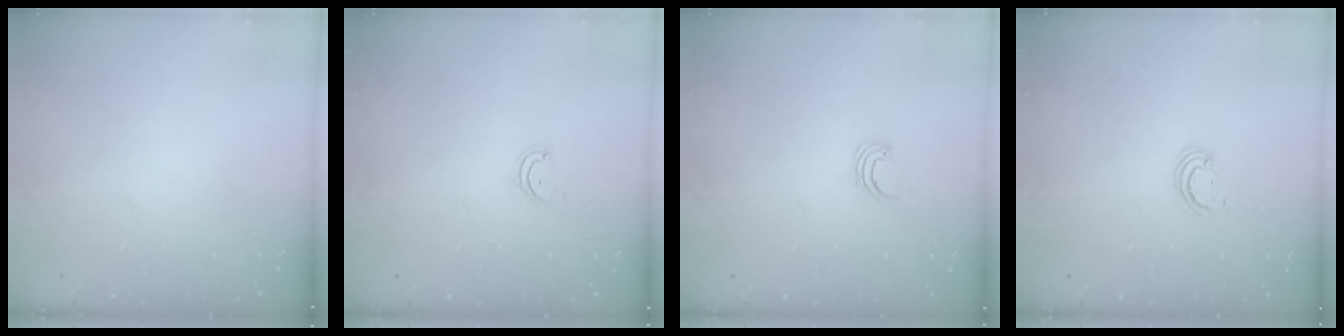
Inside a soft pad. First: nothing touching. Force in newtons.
{"total": 2.3, "press": 2.3, "slide": 0.1}
{"total": 1.9, "press": 1.9, "slide": 0.1}
{"total": 2.6, "press": 2.5, "slide": 0.3}